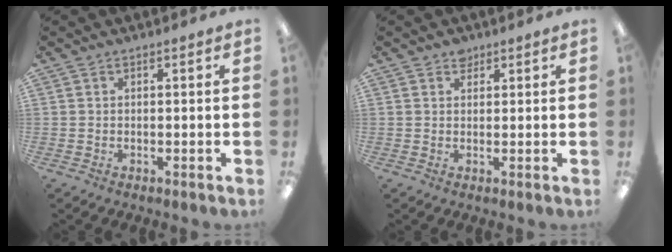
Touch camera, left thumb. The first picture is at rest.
{"total": 2.1, "force": [1.7, 1.3, 0.4], "torque": [-0.001, -0.003, 0.030]}